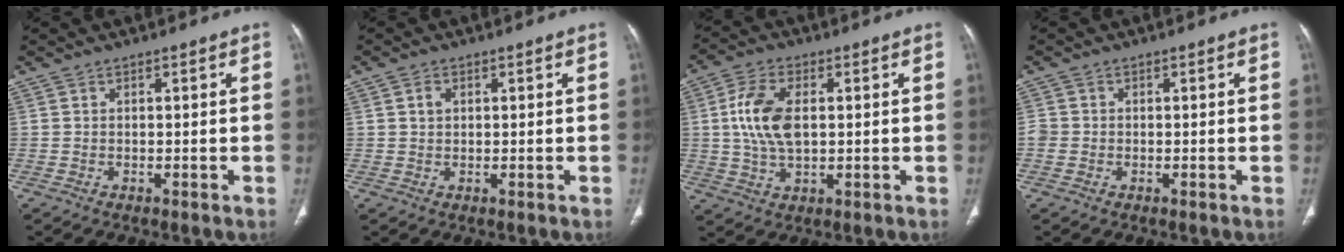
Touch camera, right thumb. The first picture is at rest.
{"total": 1.8, "force": [0.6, 1.4, 1.0], "torque": [-0.016, 0.000, 0.011]}
{"total": 10.0, "force": [1.2, 5.6, 8.2], "torque": [-0.167, 0.001, 0.026]}
{"total": 1.9, "force": [-0.4, 1.8, 0.6], "torque": [-0.005, 0.005, -0.010]}